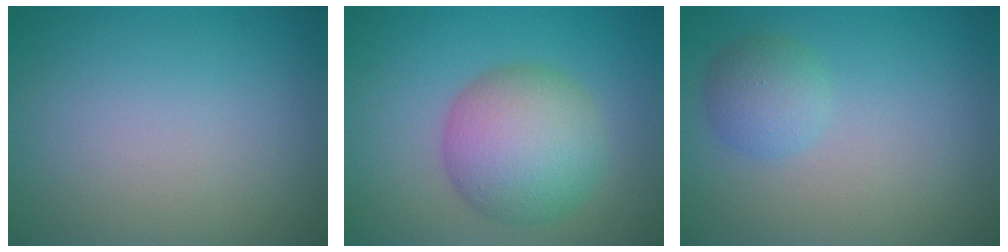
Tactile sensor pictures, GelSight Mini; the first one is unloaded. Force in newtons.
{"total": 7.0, "press": 7.0, "slide": 0.2}
{"total": 2.3, "press": 2.3, "slide": 0.1}